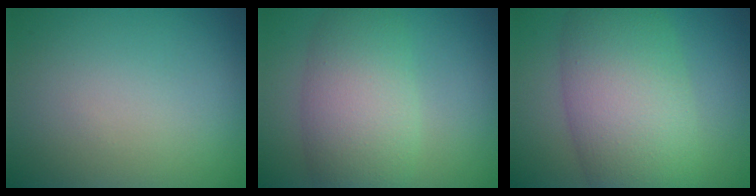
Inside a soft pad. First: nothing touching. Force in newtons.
{"total": 6.9, "press": 6.9, "slide": 0.2}
{"total": 10.0, "press": 9.9, "slide": 0.7}